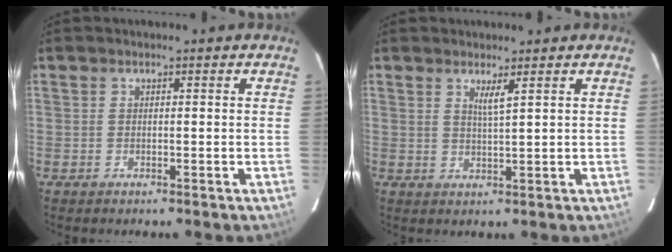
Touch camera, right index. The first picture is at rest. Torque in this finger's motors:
{"motor_torque": [-0.20, -0.01, -0.02, 0.01]}